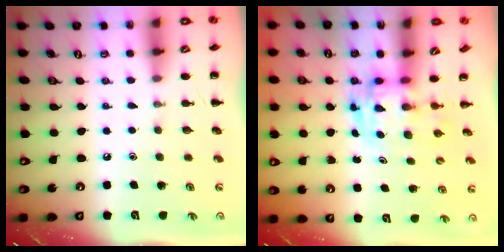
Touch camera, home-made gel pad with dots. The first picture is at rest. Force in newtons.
{"total": 2.8, "press": 2.7, "slide": 0.5}